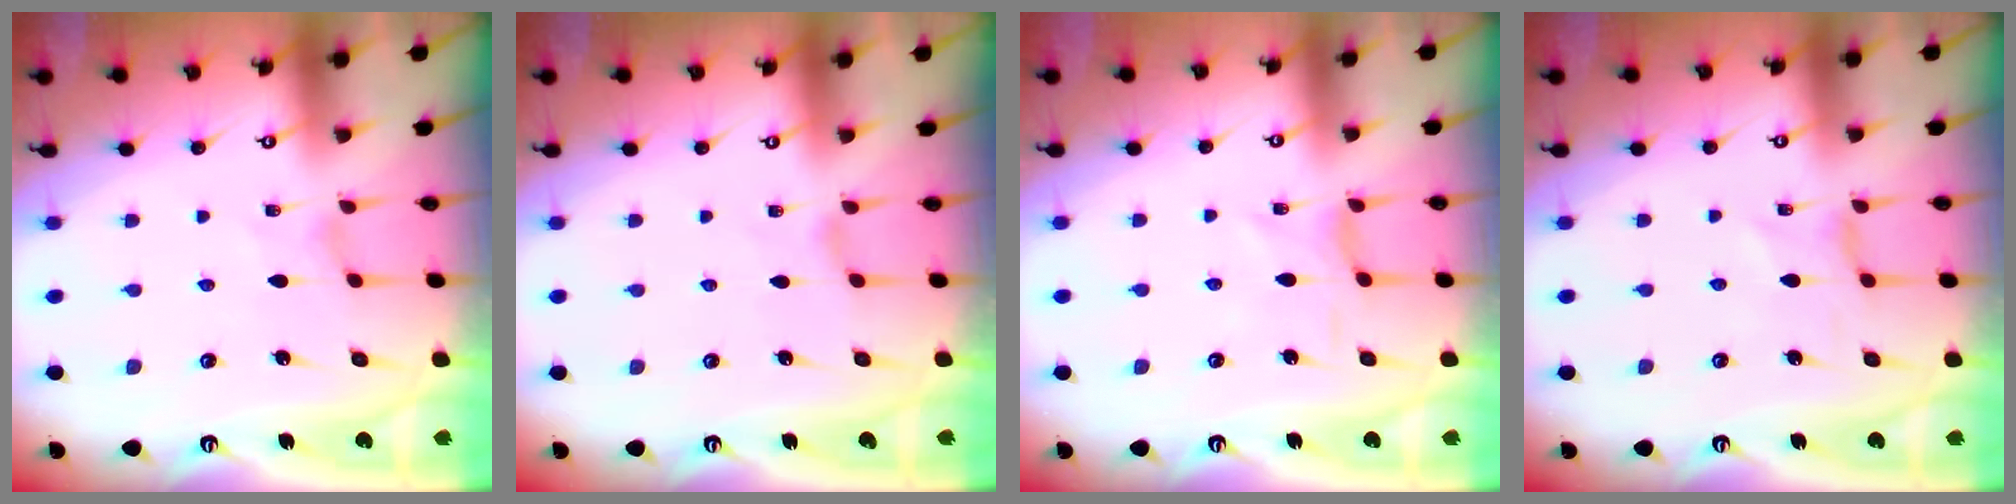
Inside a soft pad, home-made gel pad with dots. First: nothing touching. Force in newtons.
{"total": 0.0}
{"total": 1.0, "press": 1.0, "slide": 0.4}
{"total": 0.0}